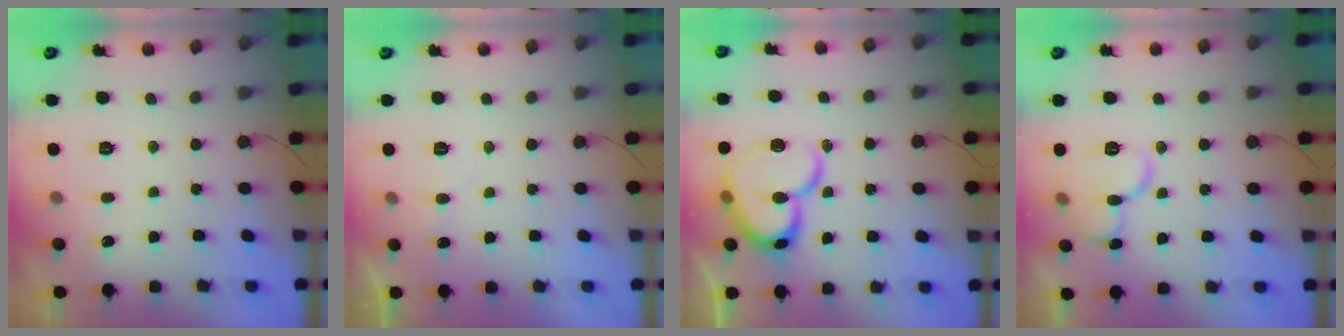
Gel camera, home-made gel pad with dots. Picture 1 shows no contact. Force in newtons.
{"total": 3.8, "press": 3.7, "slide": 0.3}
{"total": 17.3, "press": 17.2, "slide": 1.5}
{"total": 10.3, "press": 10.2, "slide": 1.3}